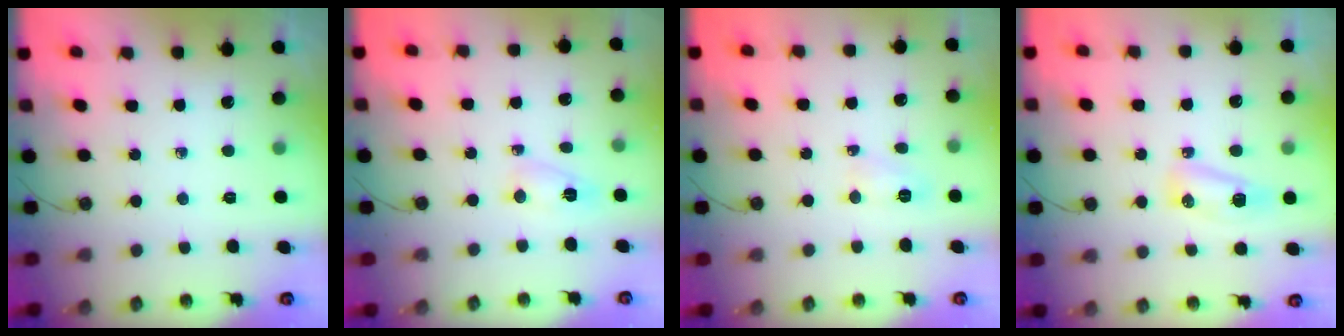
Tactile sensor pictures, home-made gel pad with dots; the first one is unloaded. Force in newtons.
{"total": 3.2, "press": 3.2, "slide": 0.1}
{"total": 3.7, "press": 3.6, "slide": 0.7}
{"total": 6.4, "press": 6.4, "slide": 0.6}